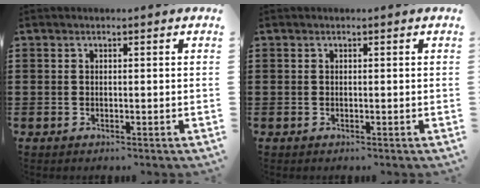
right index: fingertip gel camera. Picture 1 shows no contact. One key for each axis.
{"total": 0.0}